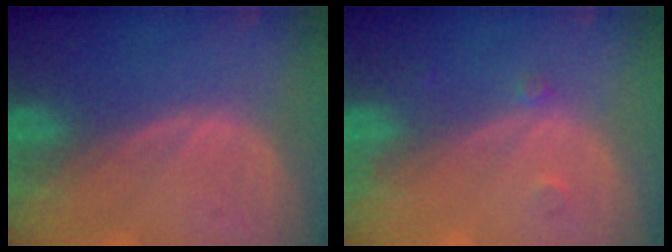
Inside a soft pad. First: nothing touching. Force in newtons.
{"total": 1.3, "press": 1.3, "slide": 0.1}